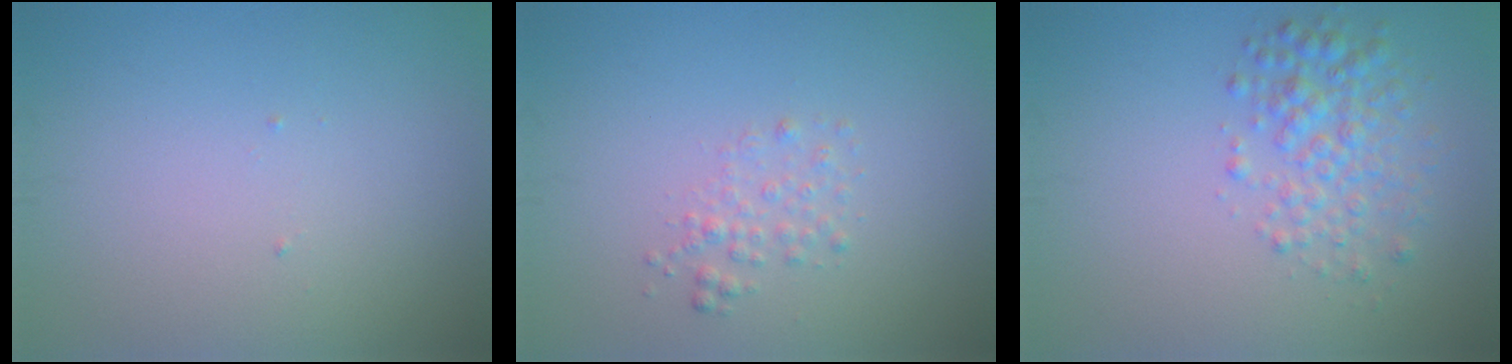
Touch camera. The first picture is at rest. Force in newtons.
{"total": 1.4, "press": 1.4, "slide": 0.1}
{"total": 3.4, "press": 3.4, "slide": 0.1}